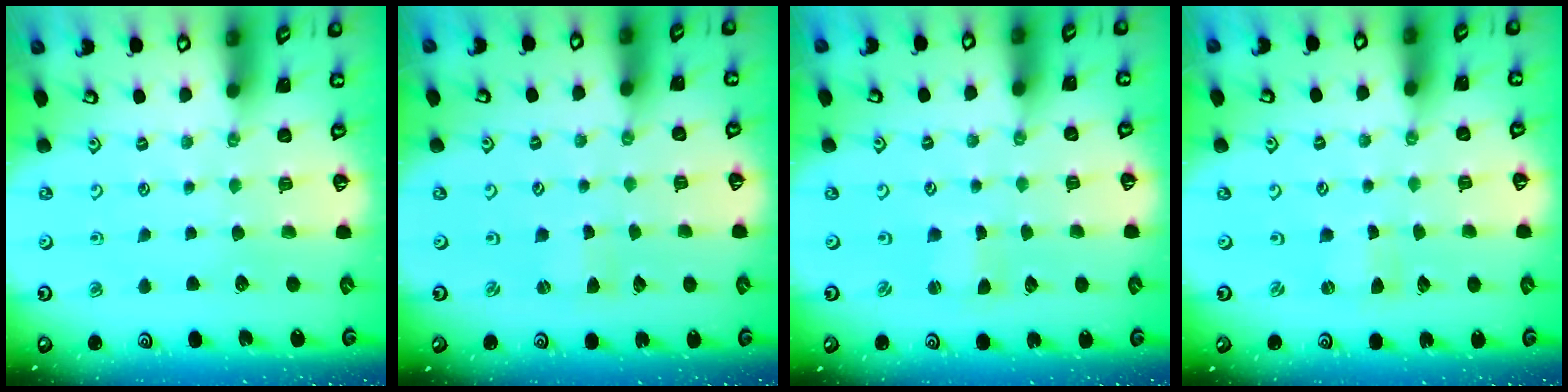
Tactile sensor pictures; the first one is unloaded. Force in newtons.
{"total": 1.0, "press": 1.0, "slide": 0.1}
{"total": 0.8, "press": 0.8, "slide": 0.0}
{"total": 0.0}